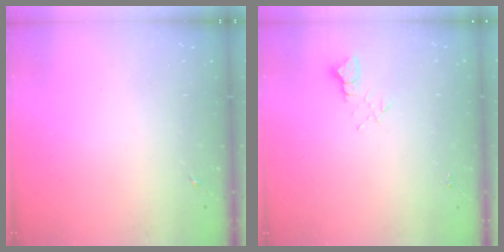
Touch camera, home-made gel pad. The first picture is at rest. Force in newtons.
{"total": 2.7, "press": 2.7, "slide": 0.2}